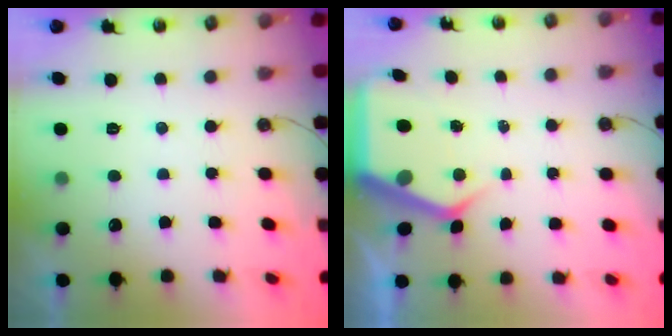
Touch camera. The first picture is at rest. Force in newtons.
{"total": 5.8, "press": 5.8, "slide": 0.3}